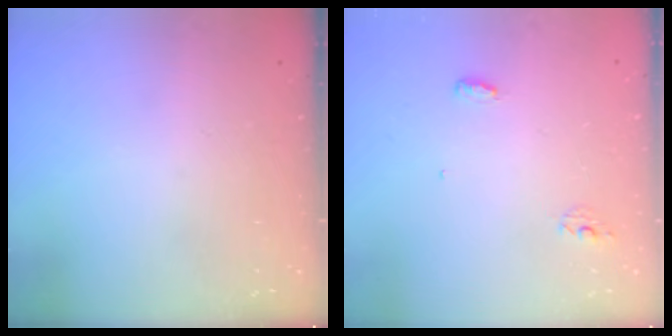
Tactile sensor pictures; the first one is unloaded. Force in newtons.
{"total": 5.2, "press": 4.4, "slide": 2.7}